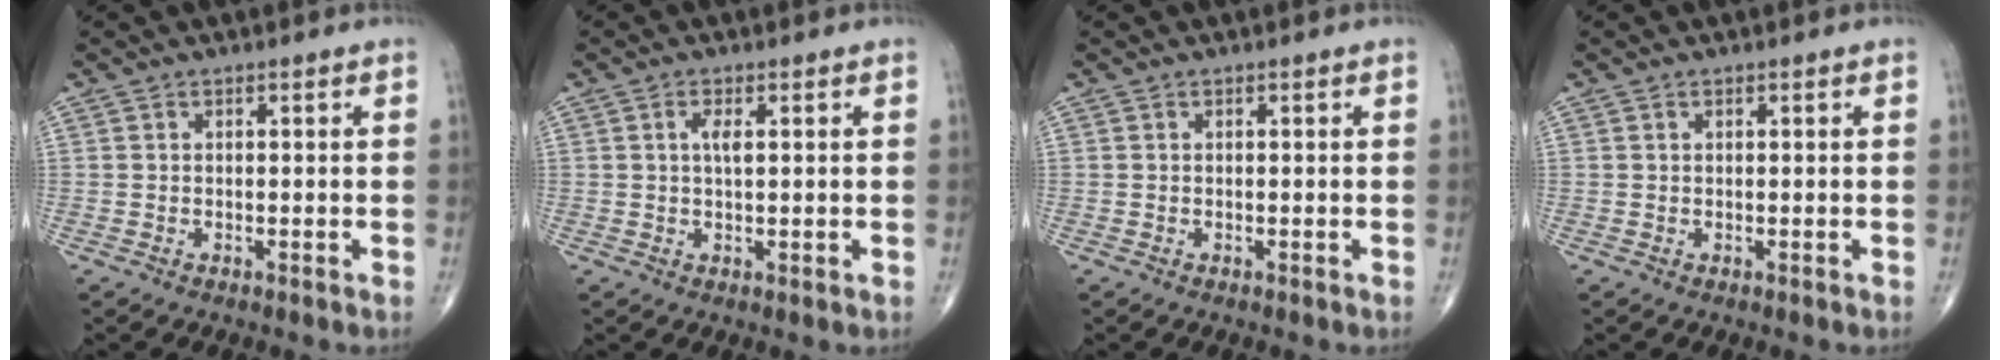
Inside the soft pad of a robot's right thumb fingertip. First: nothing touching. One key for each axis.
{"total": 2.7, "fx": 0.7, "fy": 0.9, "fz": 2.5, "tx": -0.047, "ty": -0.004, "tz": 0.012}
{"total": 0.0}
{"total": 0.0}